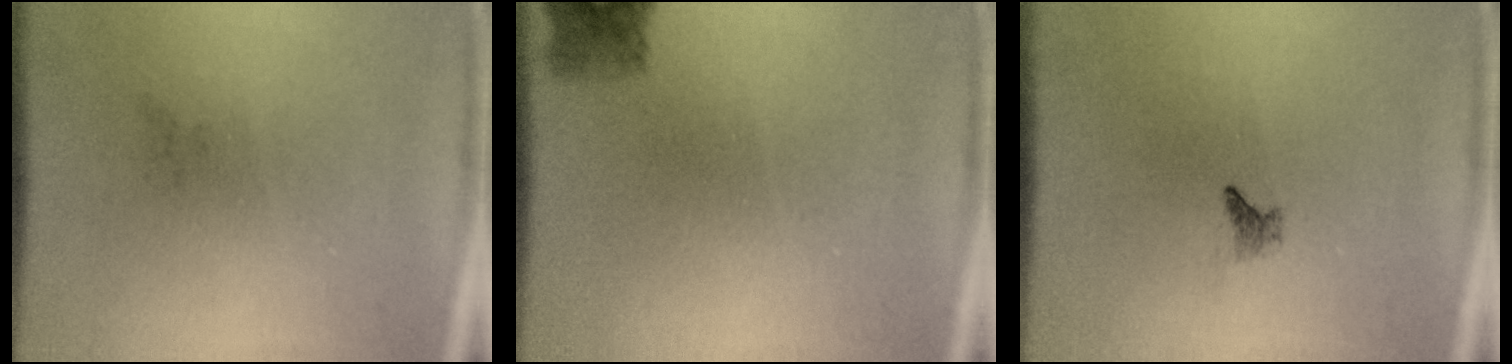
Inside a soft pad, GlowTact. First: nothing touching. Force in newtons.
{"total": 2.3}
{"total": 0.8}